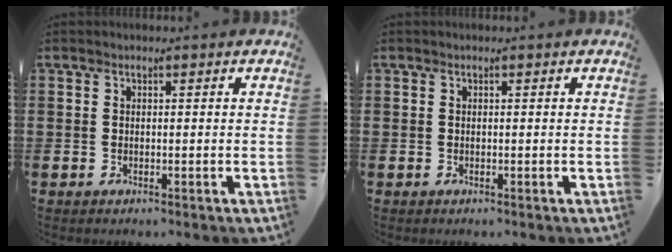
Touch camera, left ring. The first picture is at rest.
{"total": 0.0}